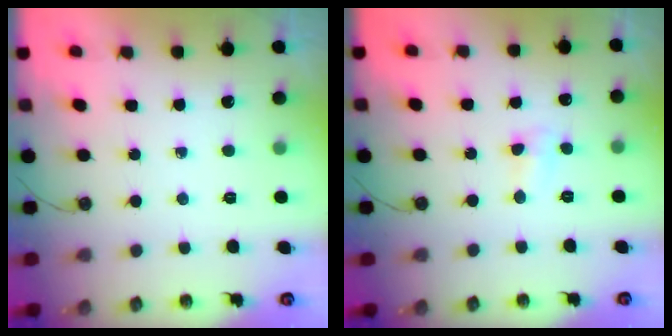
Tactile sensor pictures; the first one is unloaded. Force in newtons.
{"total": 5.1, "press": 5.1, "slide": 0.7}